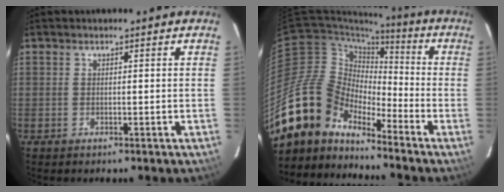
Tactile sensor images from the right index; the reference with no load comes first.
{"total": 16.5, "force": [-14.0, 7.4, 4.5], "torque": [-0.093, 0.011, -0.264]}